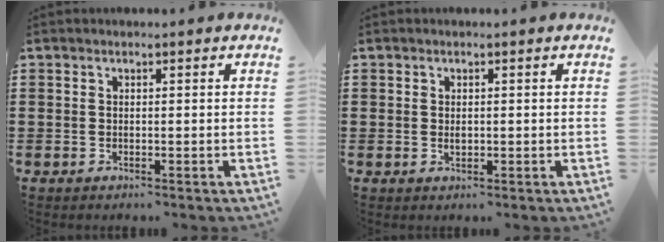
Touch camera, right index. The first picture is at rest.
{"total": 0.9, "force": [0.1, 0.4, 0.7], "torque": [-0.015, 0.003, 0.002]}